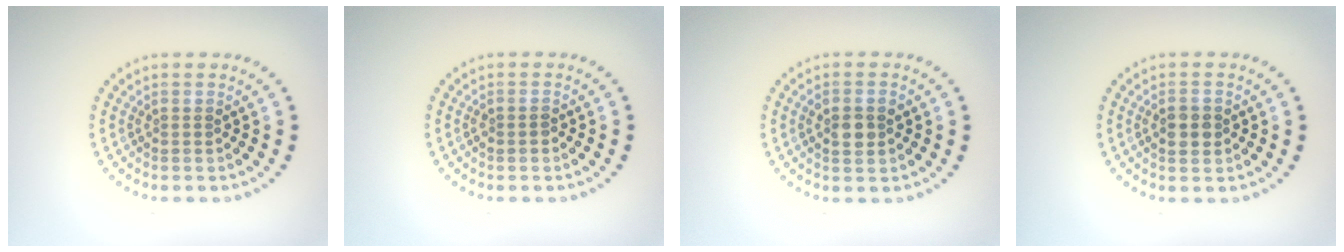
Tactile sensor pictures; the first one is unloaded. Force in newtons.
{"total": 0.8, "press": 0.8, "slide": 0.2}
{"total": 2.3, "press": 2.3, "slide": 0.2}
{"total": 2.5, "press": 2.5, "slide": 0.2}